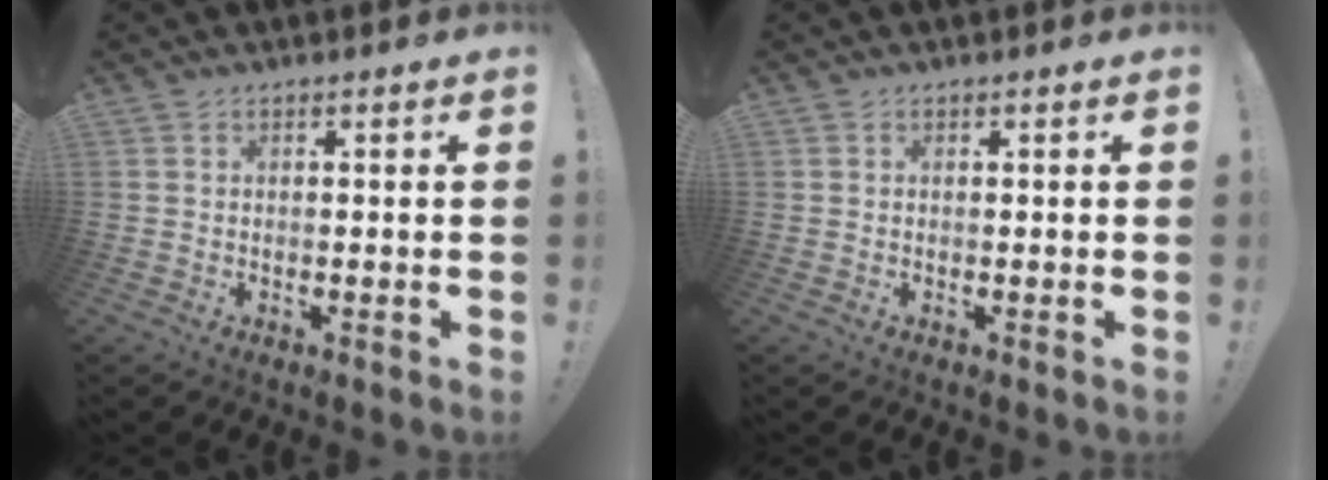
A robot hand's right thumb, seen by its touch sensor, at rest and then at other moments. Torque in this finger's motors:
{"motor_torque": [0.01, -0.20, -0.31, 0.04, 0.00]}